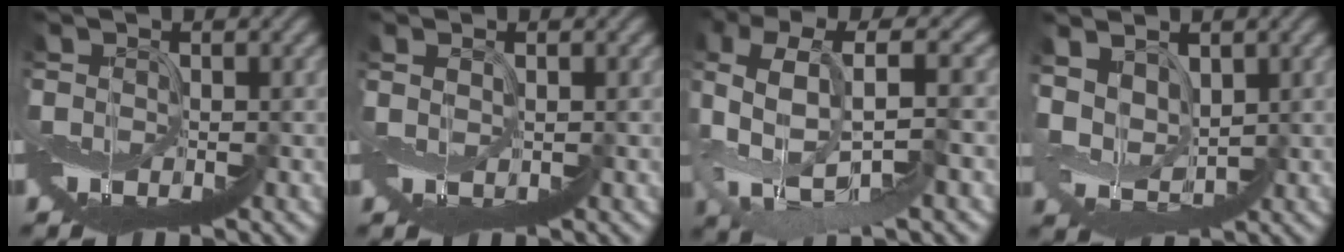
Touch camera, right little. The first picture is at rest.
{"total": 2.2, "force": [2.1, -0.3, 0.3], "torque": [-0.015, -0.006, 0.047]}
{"total": 6.9, "force": [1.3, 3.4, 5.9], "torque": [-0.174, 0.007, 0.029]}
{"total": 4.1, "force": [3.9, 1.0, 0.5], "torque": [-0.031, 0.003, 0.069]}